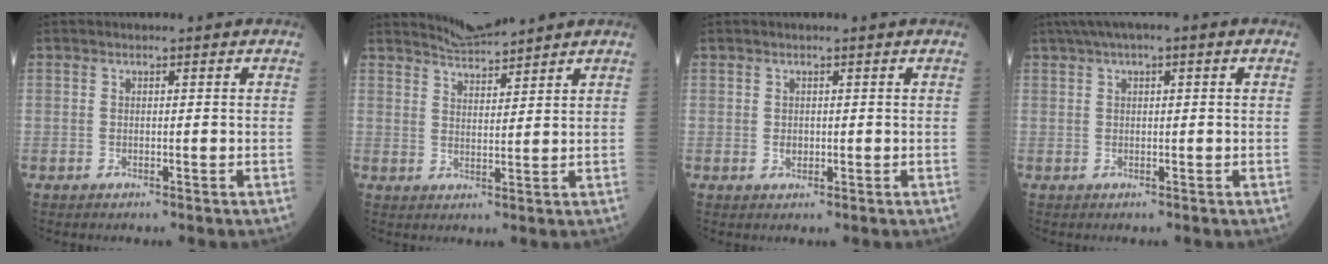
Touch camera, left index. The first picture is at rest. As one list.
[{"total": 3.9, "force": [3.9, -0.5, 0.1], "torque": [-0.010, 0.005, 0.076]}, {"total": 0.9, "force": [0.0, 0.7, 0.6], "torque": [-0.011, 0.001, 0.003]}, {"total": 5.8, "force": [3.1, 1.0, 4.9], "torque": [-0.087, 0.036, 0.048]}]